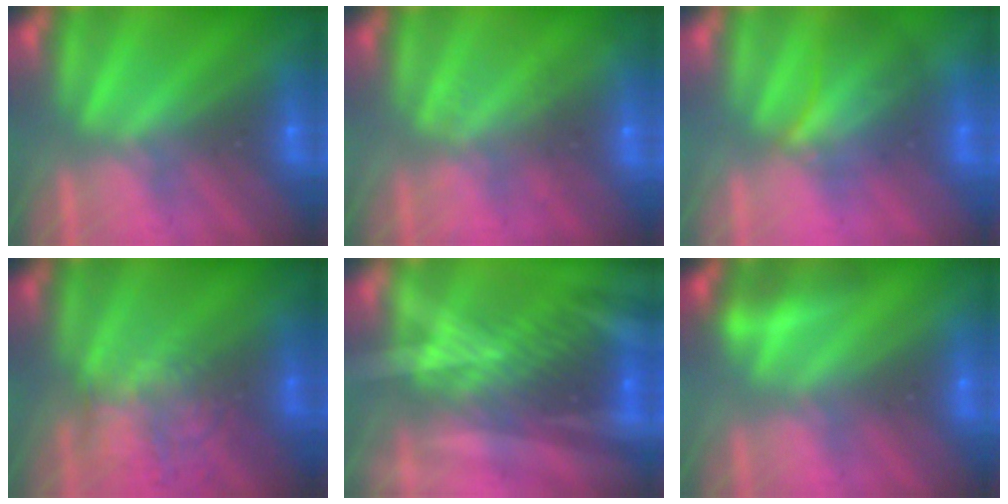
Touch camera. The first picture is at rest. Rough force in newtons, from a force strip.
{"total": 1.9}
{"total": 3.1}
{"total": 2.1}
{"total": 2.9}
{"total": 2.9}